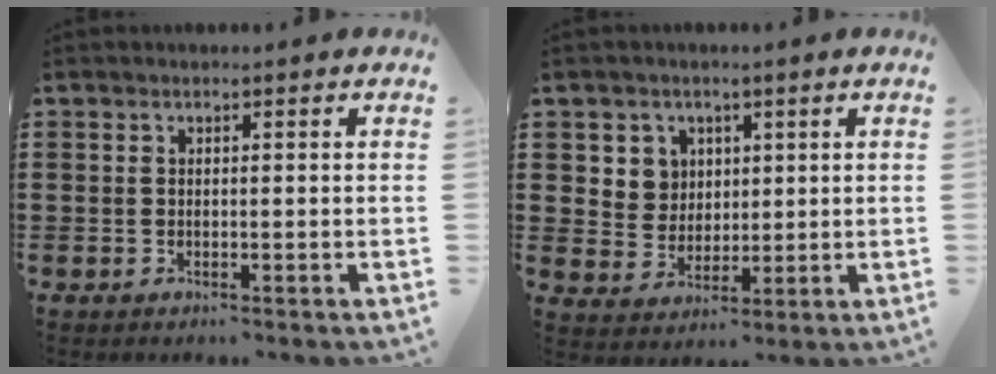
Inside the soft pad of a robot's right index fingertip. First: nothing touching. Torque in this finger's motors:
{"motor_torque": [0.33, -0.32, 0.23, 0.01]}